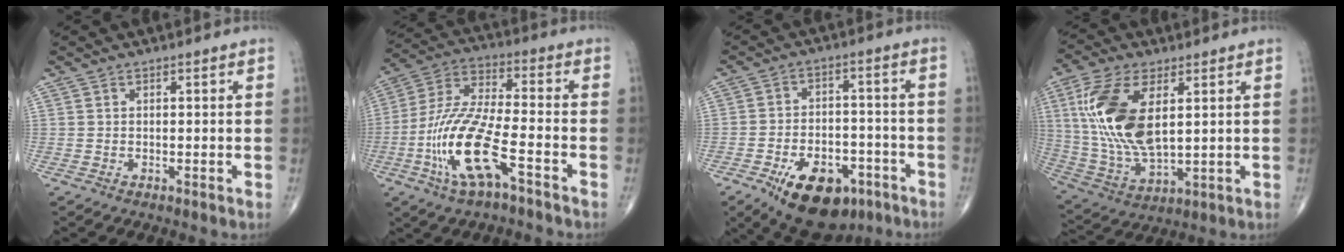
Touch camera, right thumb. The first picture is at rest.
{"total": 15.8, "force": [-6.5, 4.6, 13.7], "torque": [-0.296, 0.036, -0.119]}
{"total": 15.3, "force": [-8.5, 8.5, 9.5], "torque": [-0.122, 0.041, -0.123]}
{"total": 17.6, "force": [4.2, 8.5, 14.9], "torque": [-0.315, -0.016, 0.089]}